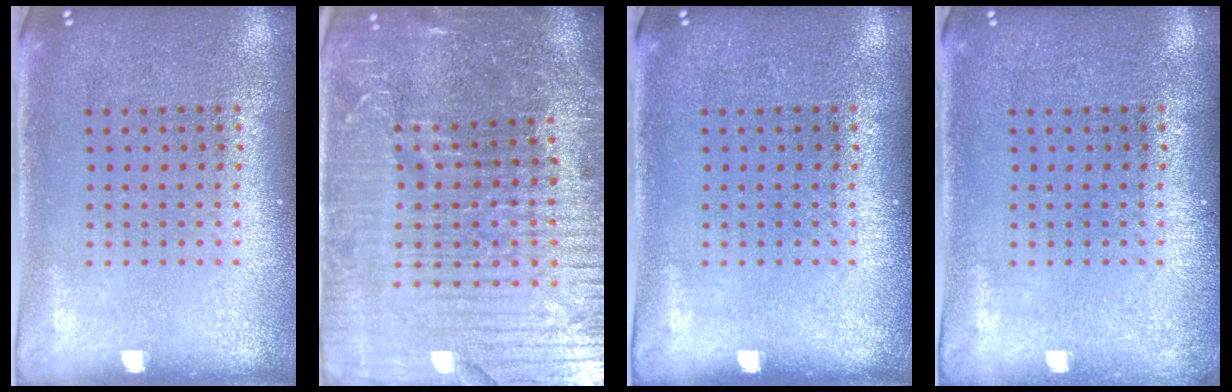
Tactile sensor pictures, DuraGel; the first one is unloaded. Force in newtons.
{"total": 6.4, "press": 5.6, "slide": 3.0}
{"total": 0.0}
{"total": 0.6, "press": 0.6, "slide": 0.2}